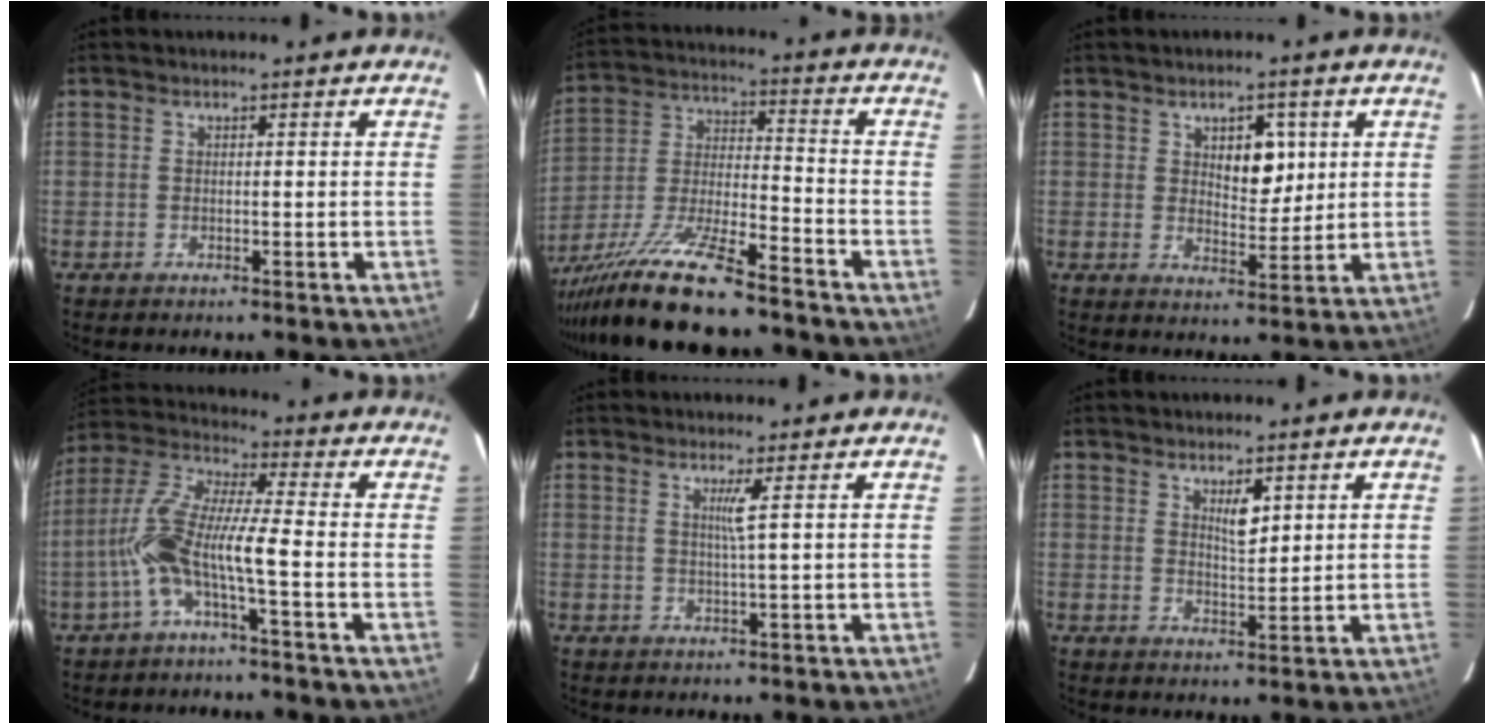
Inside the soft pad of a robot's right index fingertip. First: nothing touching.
{"total": 16.6, "force": [-13.4, 1.8, 9.6], "torque": [-0.204, -0.022, -0.245]}
{"total": 5.7, "force": [2.0, 3.0, 4.4], "torque": [-0.061, 0.002, 0.035]}
{"total": 10.2, "force": [-3.4, 0.4, 9.6], "torque": [-0.211, 0.021, -0.074]}
{"total": 2.1, "force": [0.6, -0.8, 1.8], "torque": [-0.034, -0.007, 0.013]}
{"total": 3.2, "force": [1.6, 0.9, 2.6], "torque": [-0.047, -0.004, 0.032]}